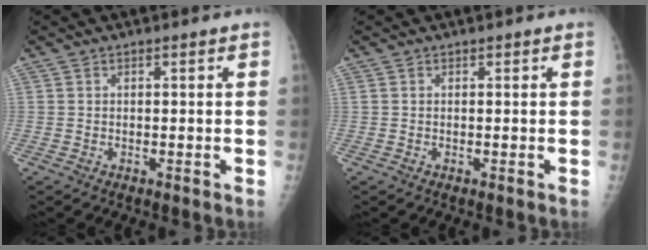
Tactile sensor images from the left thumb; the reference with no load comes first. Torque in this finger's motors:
{"motor_torque": [0.00, 0.00, -0.07, -0.07, 0.00]}